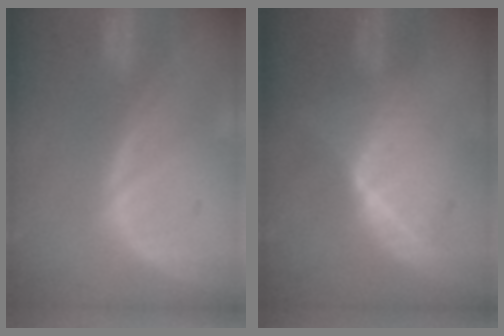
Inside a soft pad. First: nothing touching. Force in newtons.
{"total": 6.5, "press": 5.9, "slide": 2.6}